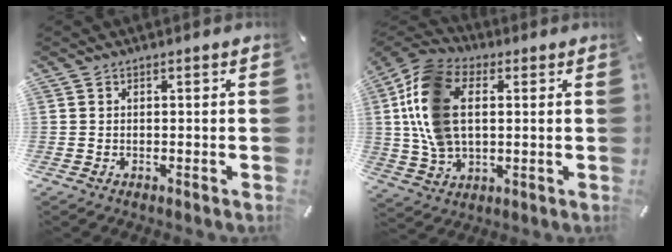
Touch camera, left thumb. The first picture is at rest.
{"total": 16.0, "force": [2.4, 11.0, 11.3], "torque": [-0.266, 0.012, 0.043]}